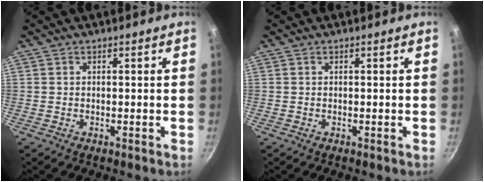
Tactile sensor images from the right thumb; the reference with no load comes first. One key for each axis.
{"total": 0.0}